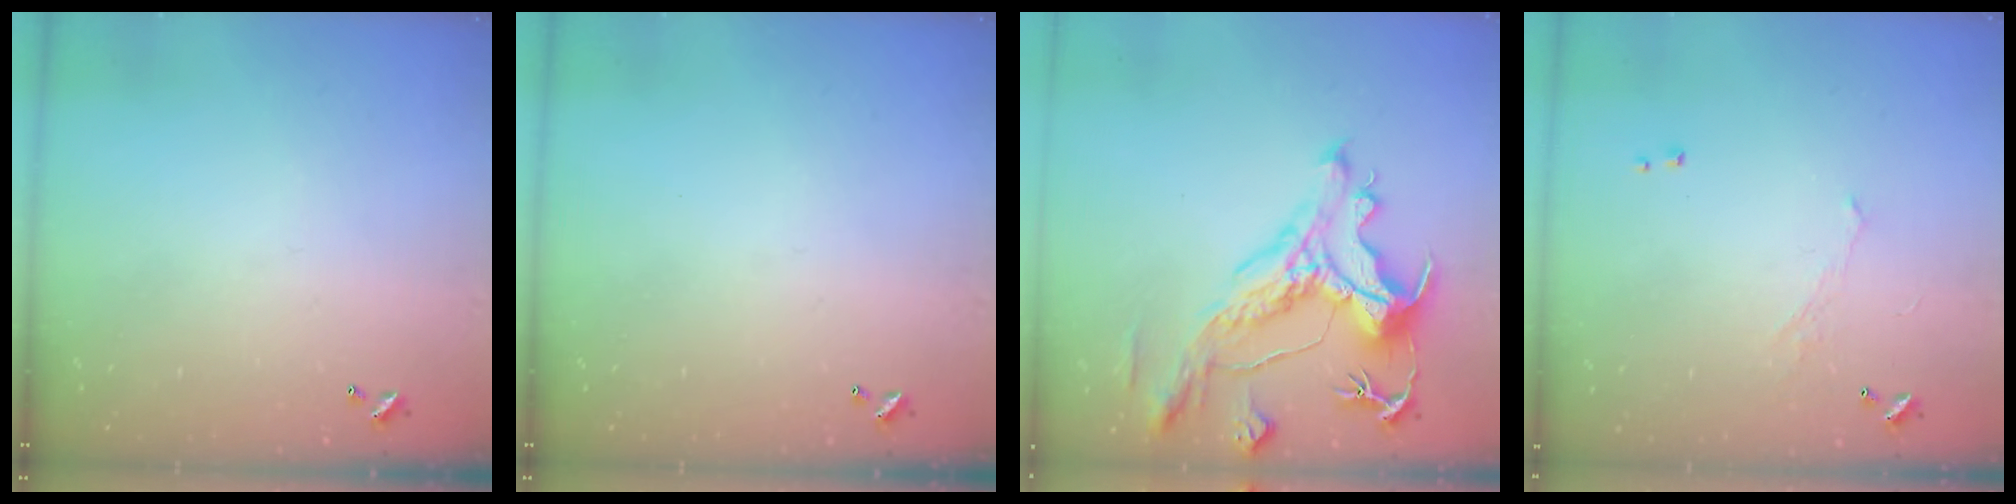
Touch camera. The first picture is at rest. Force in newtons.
{"total": 0.0}
{"total": 5.0, "press": 4.7, "slide": 1.8}
{"total": 0.9, "press": 0.7, "slide": 0.5}